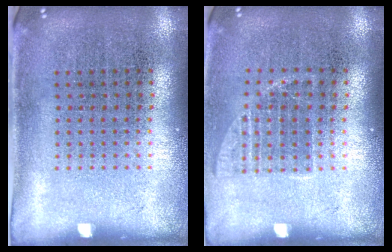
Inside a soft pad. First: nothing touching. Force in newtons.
{"total": 1.2, "press": 1.0, "slide": 0.7}